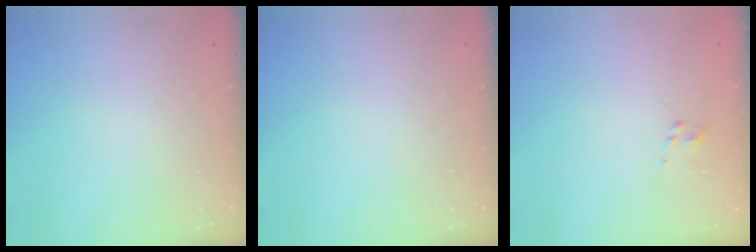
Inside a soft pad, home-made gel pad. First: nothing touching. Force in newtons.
{"total": 0.0}
{"total": 2.3, "press": 2.1, "slide": 1.1}